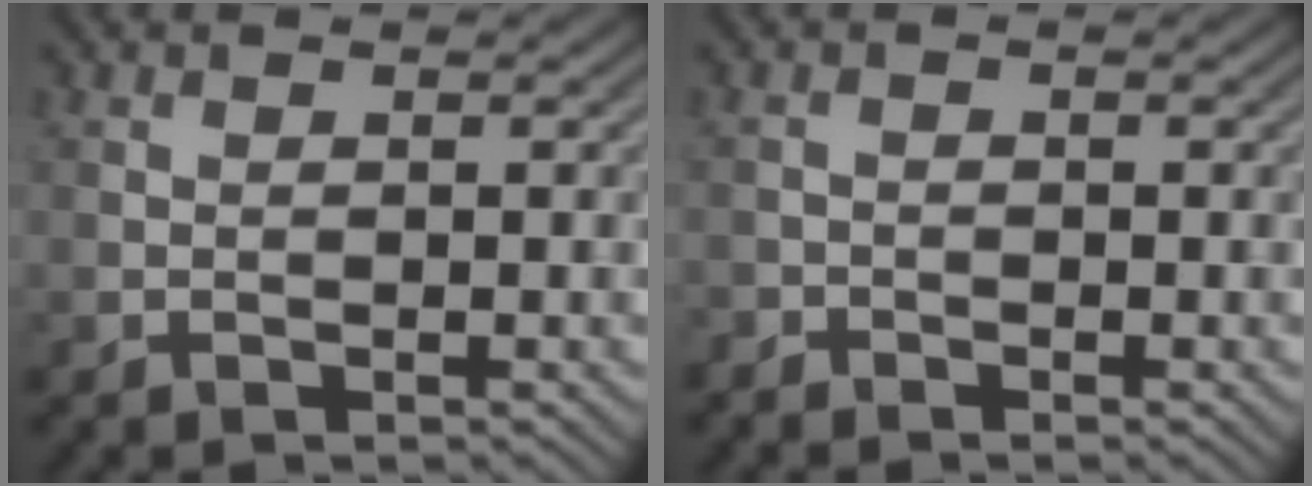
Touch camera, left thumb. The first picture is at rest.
{"total": 1.3, "force": [-1.2, 0.4, 0.1], "torque": [-0.003, -0.003, -0.028]}